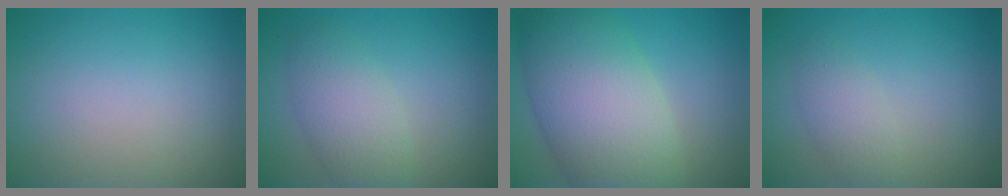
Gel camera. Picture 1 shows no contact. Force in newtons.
{"total": 3.8, "press": 3.8, "slide": 0.1}
{"total": 11.0, "press": 10.9, "slide": 0.4}
{"total": 2.2, "press": 2.2, "slide": 0.1}